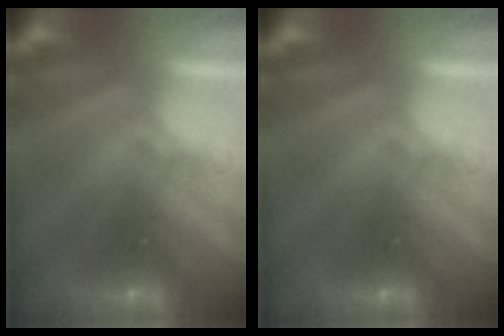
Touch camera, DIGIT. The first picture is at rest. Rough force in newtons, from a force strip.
{"total": 0.0}